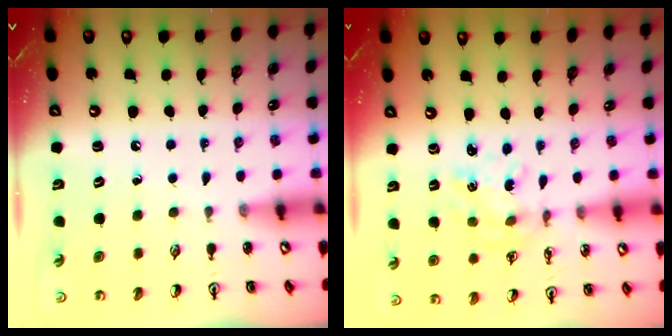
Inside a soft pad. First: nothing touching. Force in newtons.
{"total": 1.5, "press": 1.5, "slide": 0.1}